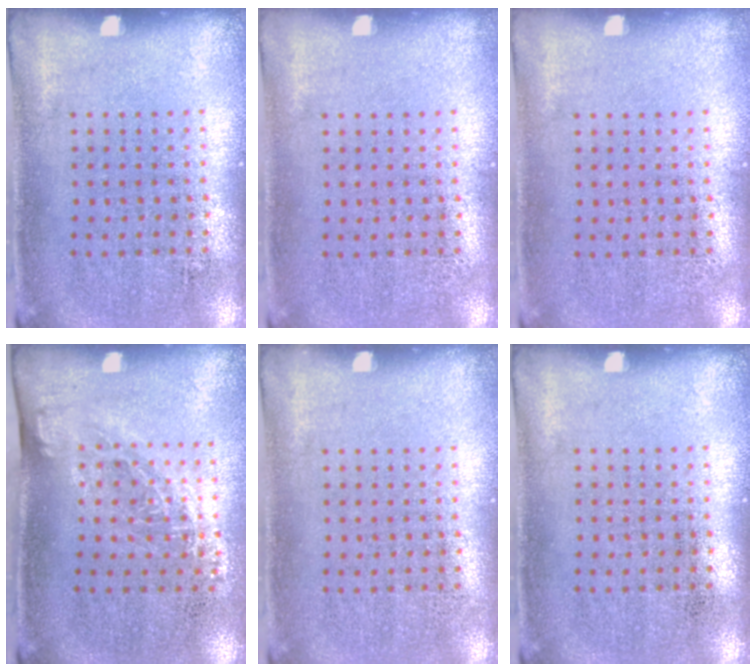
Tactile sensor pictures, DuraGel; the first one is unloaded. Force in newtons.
{"total": 0.0}
{"total": 0.0}
{"total": 1.3, "press": 0.9, "slide": 0.9}
{"total": 0.0}
{"total": 0.0}